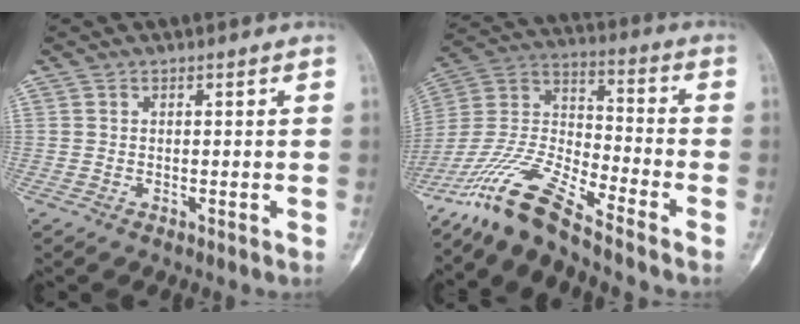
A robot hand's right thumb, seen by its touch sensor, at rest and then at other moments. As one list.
[{"total": 14.3, "force": [-11.9, 1.7, 7.8], "torque": [-0.175, 0.062, -0.238]}]